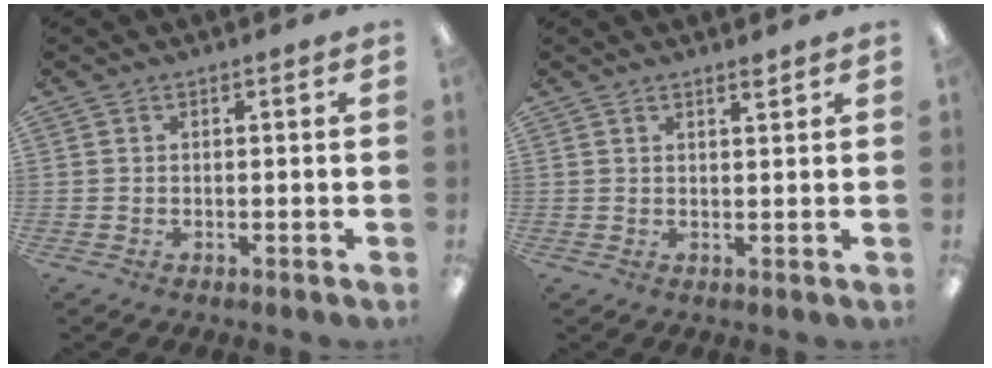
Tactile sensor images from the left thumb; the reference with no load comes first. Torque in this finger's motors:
{"motor_torque": [0.05, 0.10, -0.44, 0.19, -0.01]}